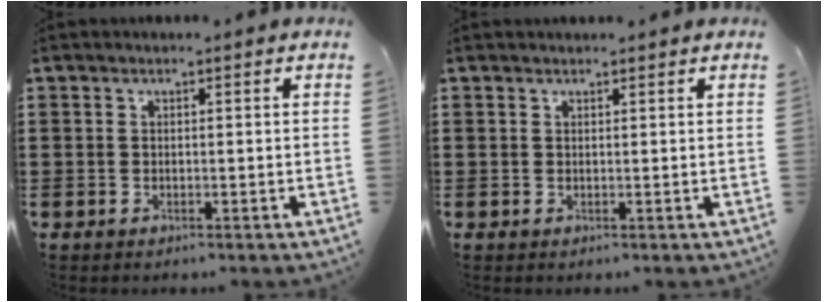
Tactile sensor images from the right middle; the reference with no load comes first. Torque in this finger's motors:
{"motor_torque": [-0.31, 0.10, 0.09, 0.03]}